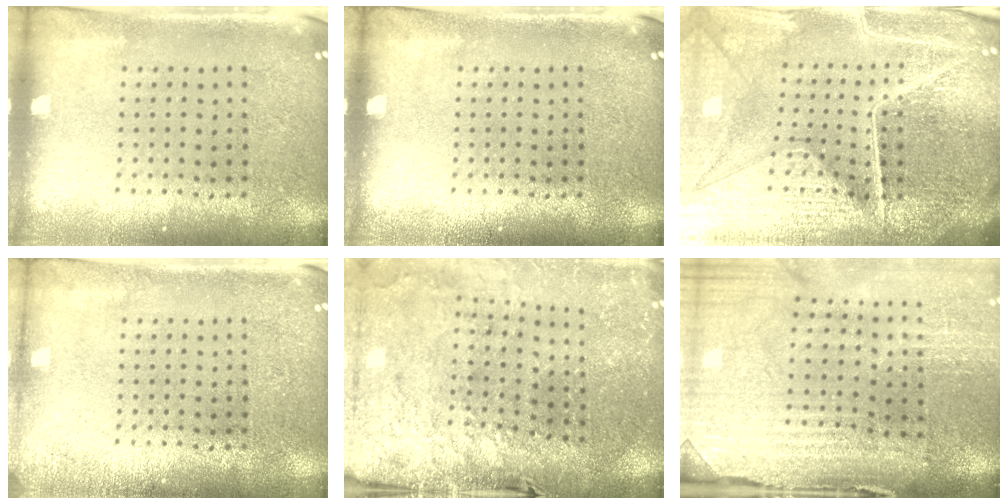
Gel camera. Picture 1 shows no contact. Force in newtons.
{"total": 0.0}
{"total": 6.5, "press": 5.8, "slide": 3.0}
{"total": 1.0, "press": 1.0, "slide": 0.3}
{"total": 3.2, "press": 3.1, "slide": 1.0}
{"total": 4.0, "press": 3.4, "slide": 2.0}